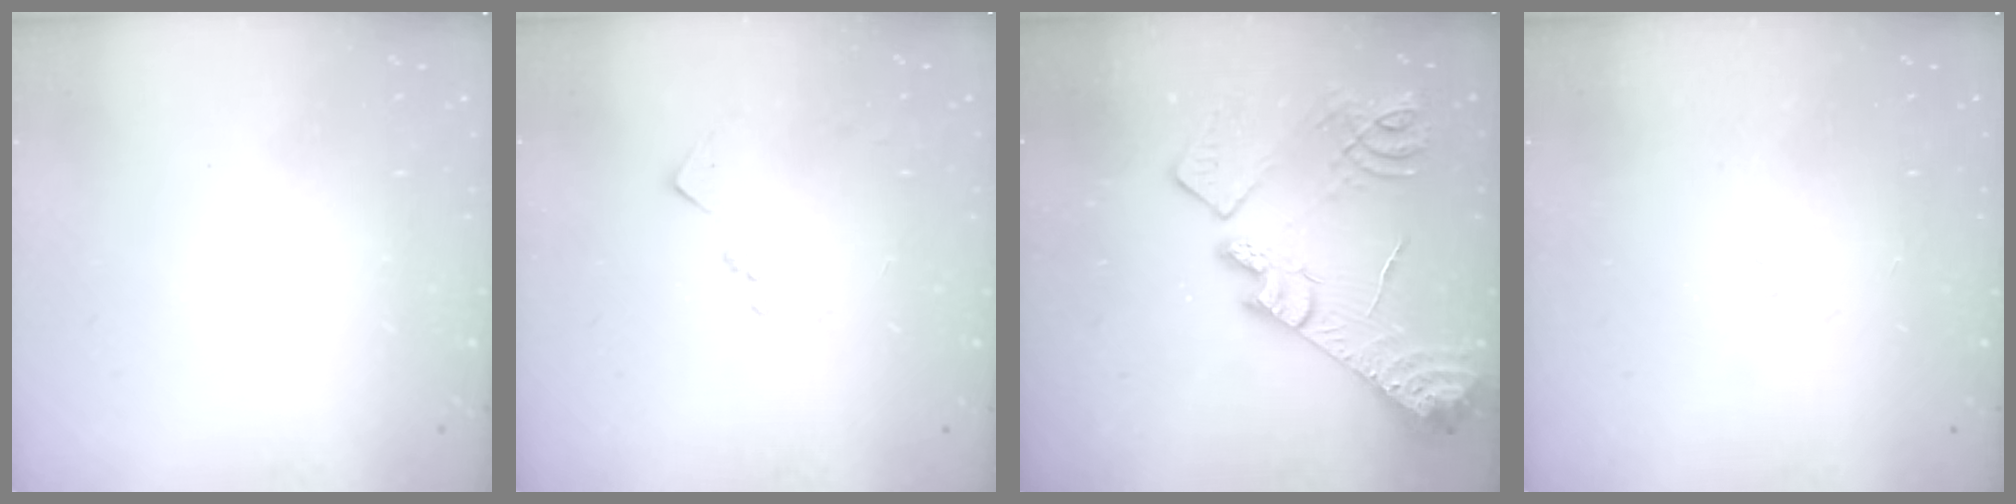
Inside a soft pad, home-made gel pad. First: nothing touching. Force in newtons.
{"total": 6.8, "press": 6.8, "slide": 0.5}
{"total": 20.8, "press": 20.8, "slide": 1.5}
{"total": 3.7, "press": 3.7, "slide": 0.6}